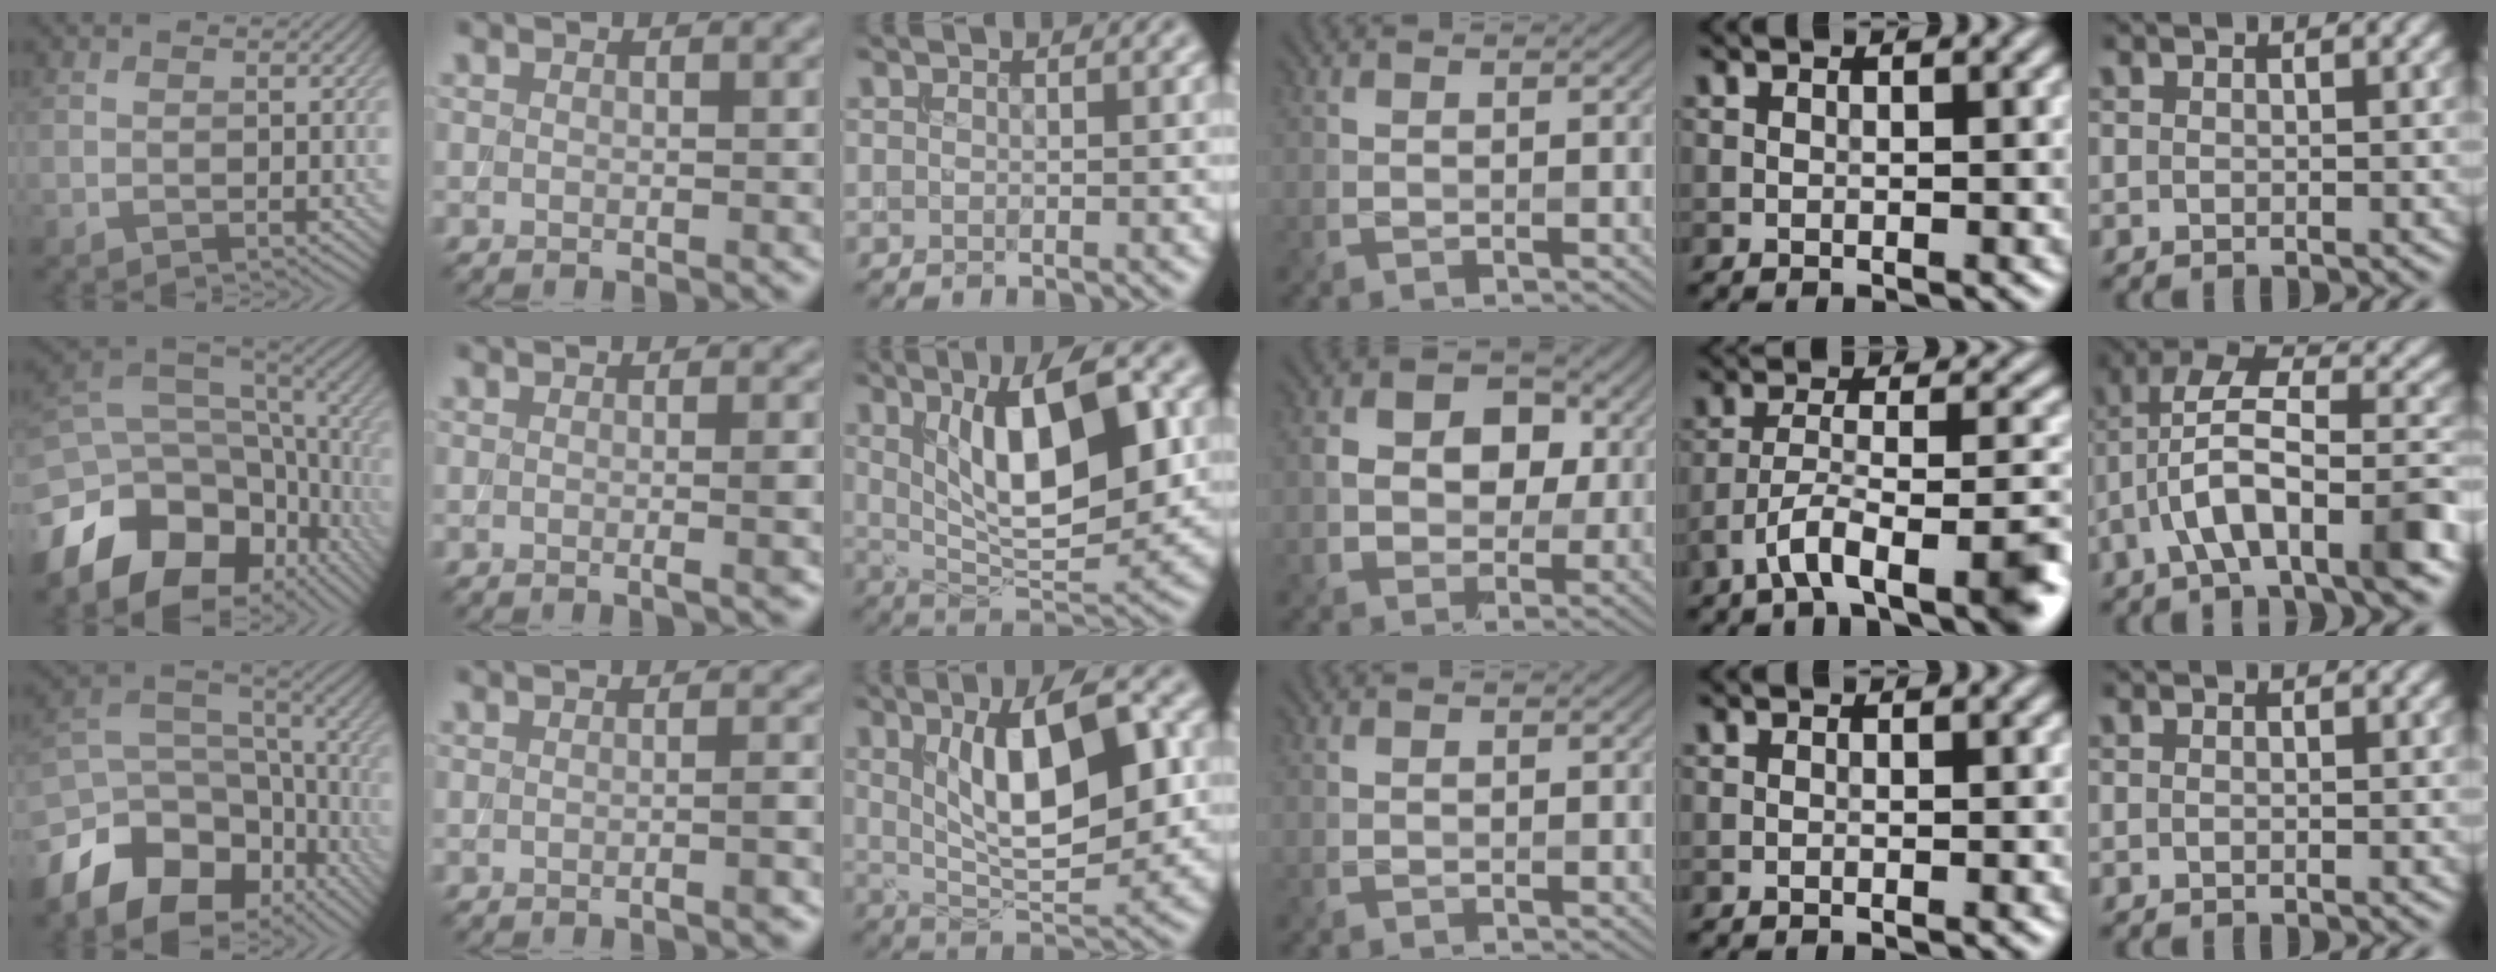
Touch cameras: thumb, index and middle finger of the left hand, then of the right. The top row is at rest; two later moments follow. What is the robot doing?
{"motion": "insert", "object": "backpack"}